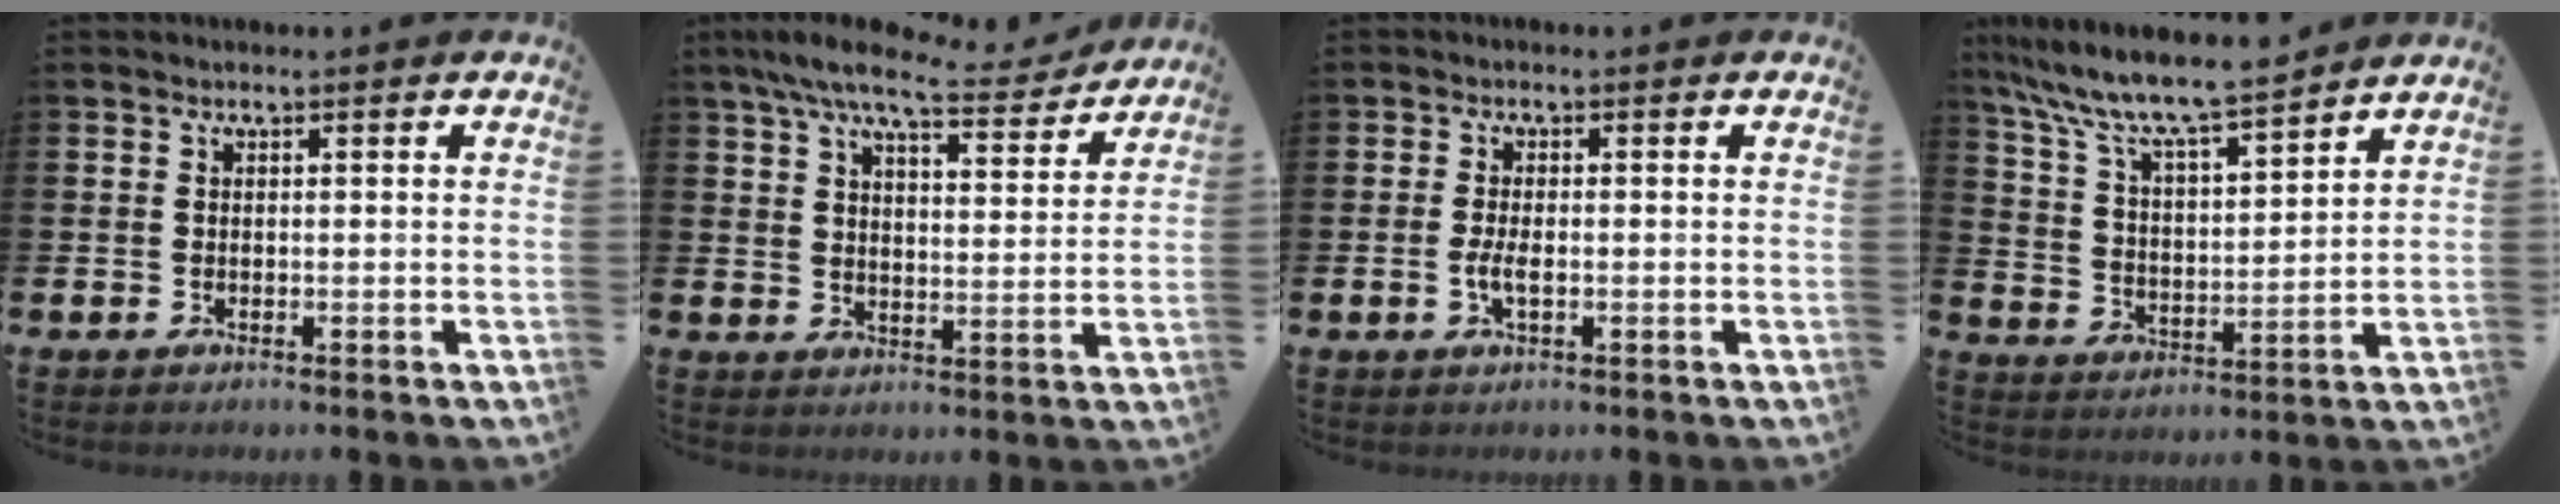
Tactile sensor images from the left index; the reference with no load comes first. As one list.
[{"total": 9.0, "force": [7.9, 1.6, 4.1], "torque": [-0.090, -0.037, 0.138]}, {"total": 2.2, "force": [-0.5, 0.8, 2.1], "torque": [-0.037, 0.000, -0.010]}, {"total": 9.3, "force": [8.7, 0.8, 3.4], "torque": [-0.108, -0.056, 0.150]}]